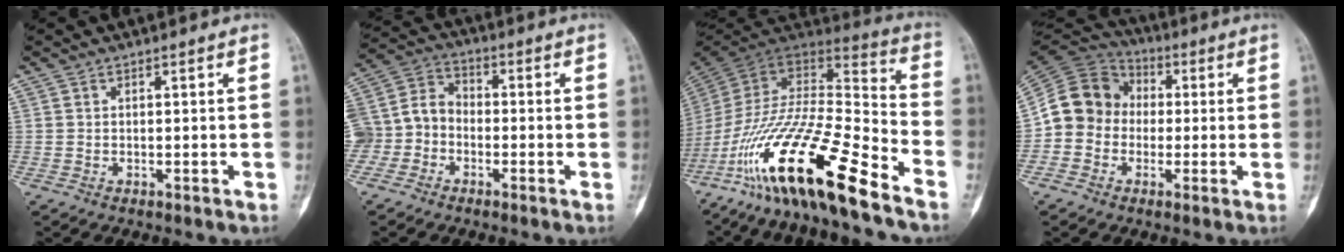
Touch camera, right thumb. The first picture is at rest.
{"total": 9.6, "force": [-2.8, 8.3, 4.0], "torque": [-0.067, 0.044, -0.060]}
{"total": 26.3, "force": [-16.4, 5.4, 19.8], "torque": [-0.390, 0.046, -0.292]}
{"total": 11.7, "force": [-0.5, 10.5, 5.0], "torque": [-0.068, 0.033, -0.022]}